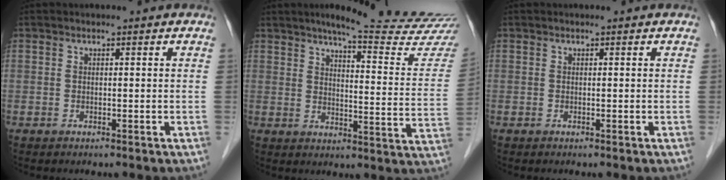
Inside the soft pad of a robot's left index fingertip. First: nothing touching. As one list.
[{"total": 19.0, "force": [17.4, -0.1, 7.6], "torque": [-0.099, -0.085, 0.204]}, {"total": 0.0}]